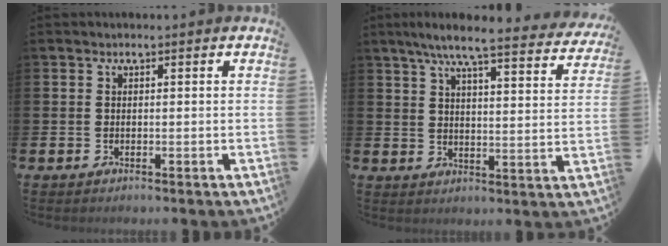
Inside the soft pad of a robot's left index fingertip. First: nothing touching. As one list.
[{"total": 7.3, "force": [6.5, 0.5, 3.4], "torque": [-0.072, -0.041, 0.107]}]